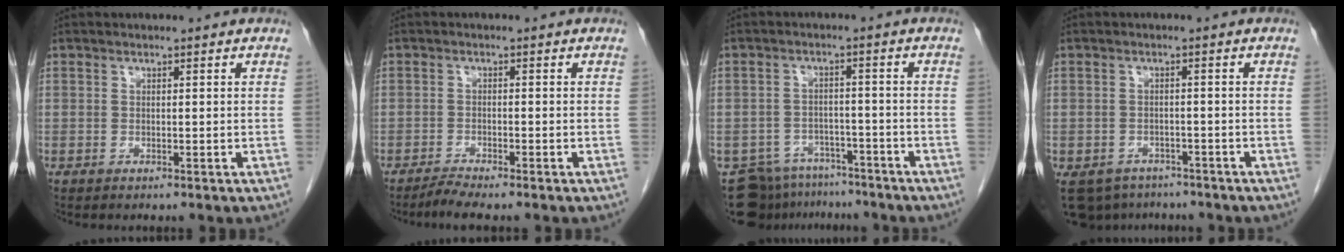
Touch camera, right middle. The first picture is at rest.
{"total": 2.6, "force": [-2.3, -0.4, 1.1], "torque": [-0.027, -0.009, -0.047]}
{"total": 11.2, "force": [-9.5, 5.5, 2.1], "torque": [-0.036, 0.011, -0.130]}
{"total": 8.9, "force": [-6.8, 5.4, 2.1], "torque": [-0.054, -0.005, -0.090]}